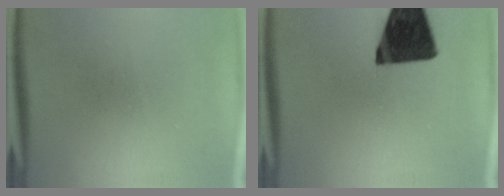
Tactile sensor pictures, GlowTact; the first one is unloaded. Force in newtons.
{"total": 16.7}